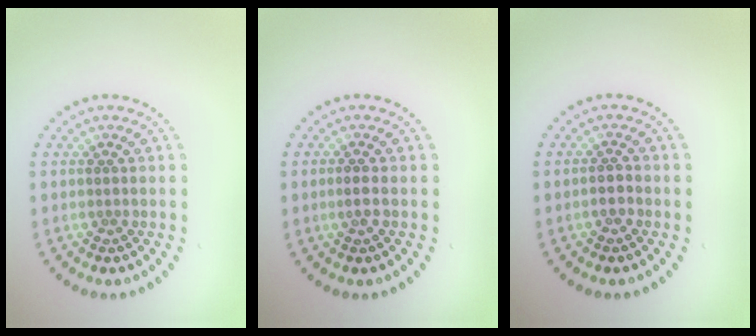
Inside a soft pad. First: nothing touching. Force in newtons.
{"total": 0.9, "press": 0.8, "slide": 0.4}
{"total": 1.1, "press": 1.0, "slide": 0.5}